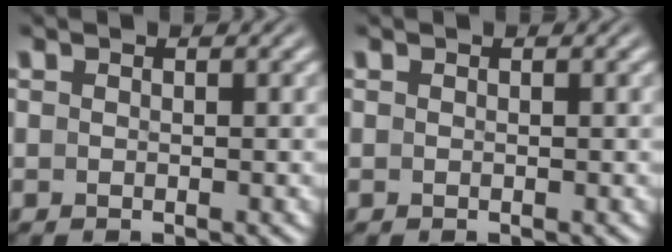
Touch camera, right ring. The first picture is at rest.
{"total": 0.0}